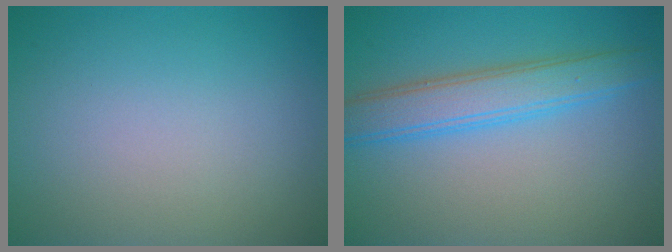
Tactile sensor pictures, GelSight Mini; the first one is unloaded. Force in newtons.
{"total": 4.4, "press": 4.4, "slide": 0.1}